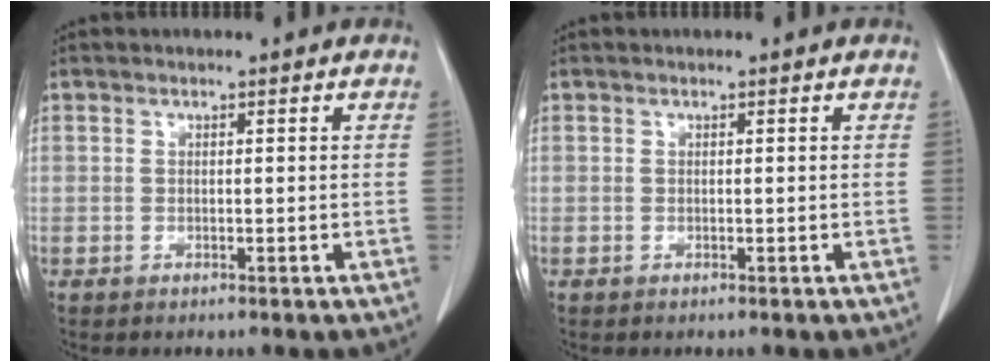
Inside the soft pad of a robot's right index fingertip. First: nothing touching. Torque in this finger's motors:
{"motor_torque": [0.00, 0.00, 0.00, 0.00]}